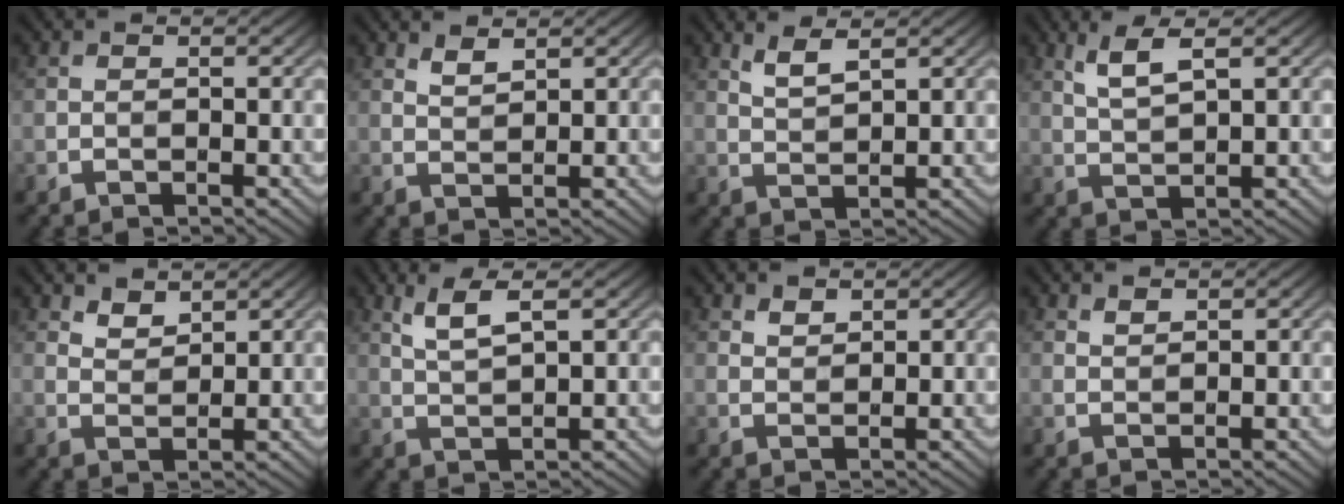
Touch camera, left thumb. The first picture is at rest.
{"total": 1.9, "force": [1.6, 0.5, 1.0], "torque": [-0.026, -0.001, 0.033]}
{"total": 2.9, "force": [2.1, 0.7, 2.0], "torque": [-0.049, 0.000, 0.046]}
{"total": 4.0, "force": [2.3, 0.9, 3.2], "torque": [-0.077, 0.002, 0.051]}
{"total": 2.8, "force": [2.3, 1.2, 1.1], "torque": [-0.023, -0.004, 0.049]}
{"total": 4.0, "force": [2.3, 0.8, 3.2], "torque": [-0.078, 0.002, 0.051]}
{"total": 1.7, "force": [1.4, 0.8, 0.6], "torque": [-0.015, -0.003, 0.030]}
{"total": 1.1, "force": [1.0, 0.3, 0.5], "torque": [-0.014, -0.002, 0.022]}